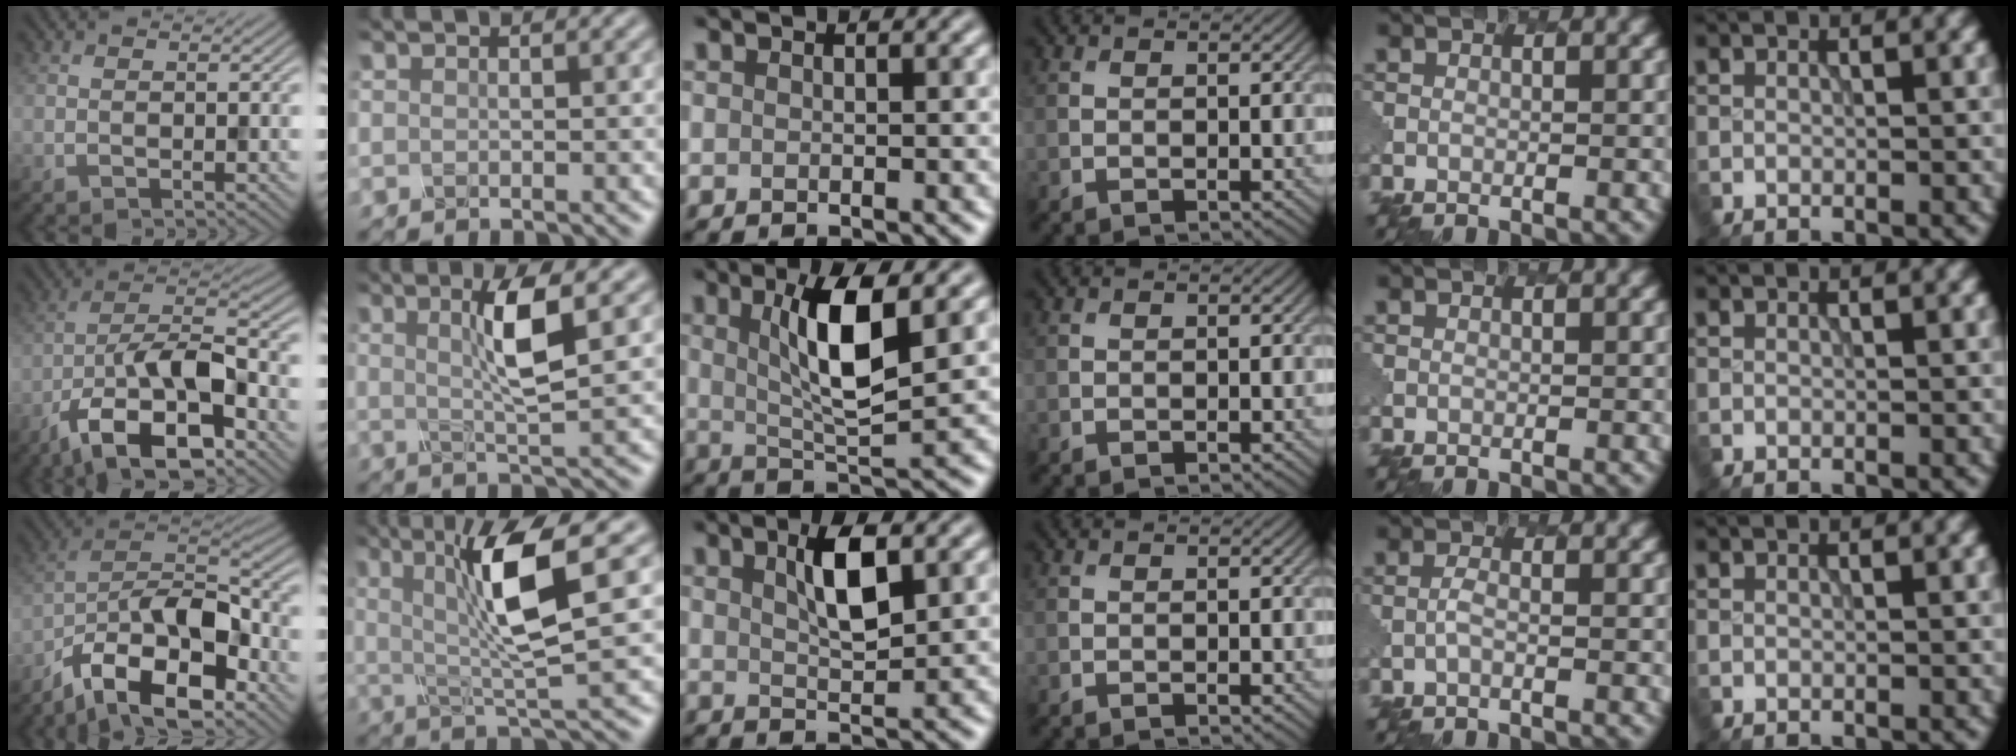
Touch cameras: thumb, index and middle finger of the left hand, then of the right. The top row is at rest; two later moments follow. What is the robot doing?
{"motion": "twist", "object": "rubiks cube"}